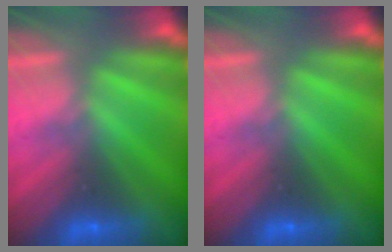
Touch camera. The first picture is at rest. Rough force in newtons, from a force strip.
{"total": 0.0}